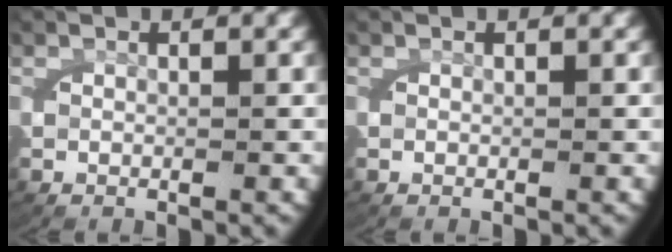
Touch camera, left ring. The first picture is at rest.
{"total": 0.0}